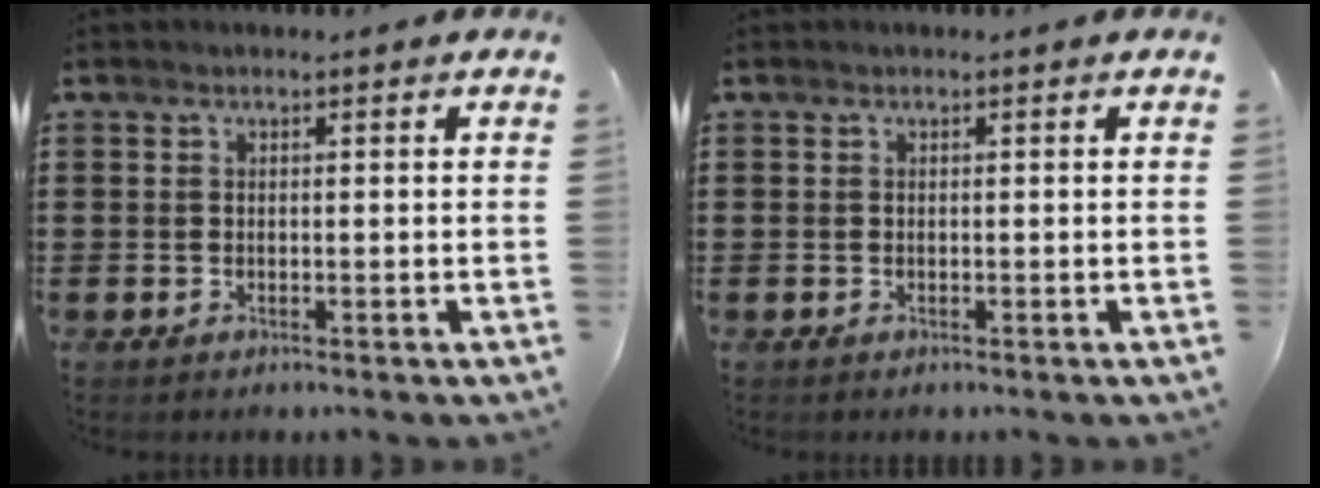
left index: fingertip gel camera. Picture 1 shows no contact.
{"total": 0.0}